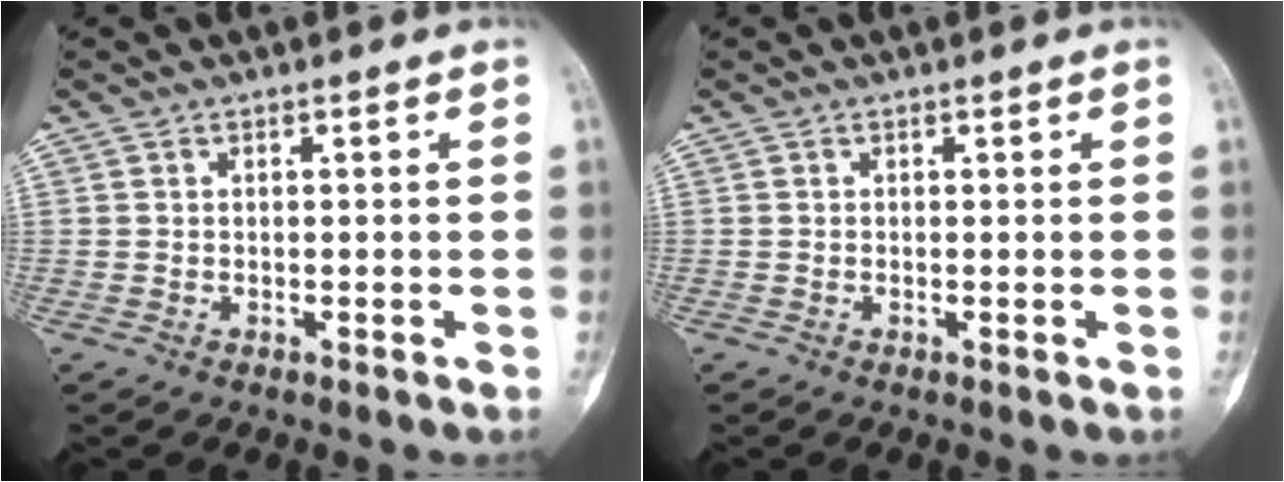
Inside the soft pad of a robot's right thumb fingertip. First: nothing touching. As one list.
[{"total": 0.0}]